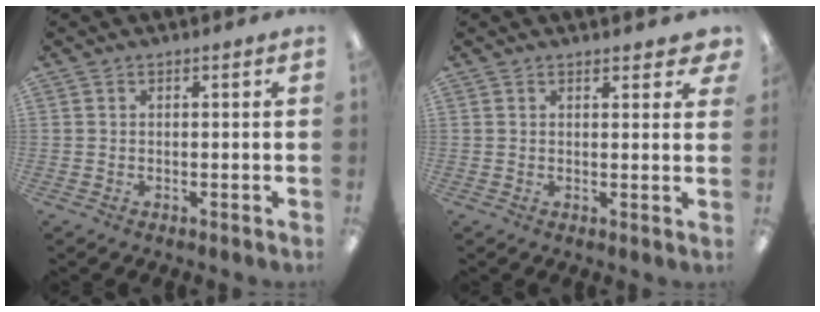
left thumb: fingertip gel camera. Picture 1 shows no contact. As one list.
[{"total": 2.3, "force": [1.9, 0.7, 1.1], "torque": [-0.009, -0.007, 0.030]}]